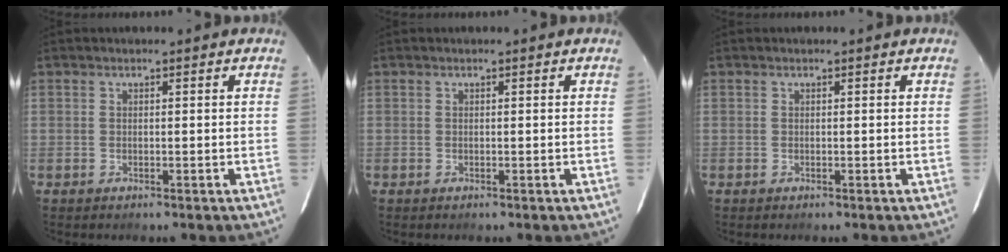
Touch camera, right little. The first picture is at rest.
{"total": 0.0}
{"total": 0.0}